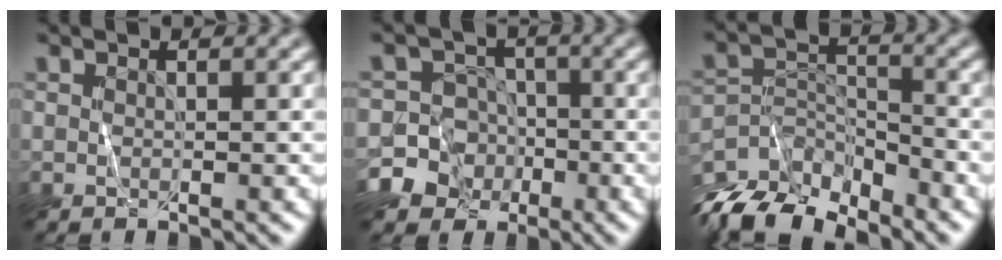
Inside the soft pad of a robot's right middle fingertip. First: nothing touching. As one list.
[{"total": 12.4, "force": [-5.6, 10.9, 1.6], "torque": [-0.050, -0.028, -0.108]}, {"total": 7.8, "force": [-6.7, 2.9, 2.9], "torque": [-0.055, -0.010, -0.132]}]